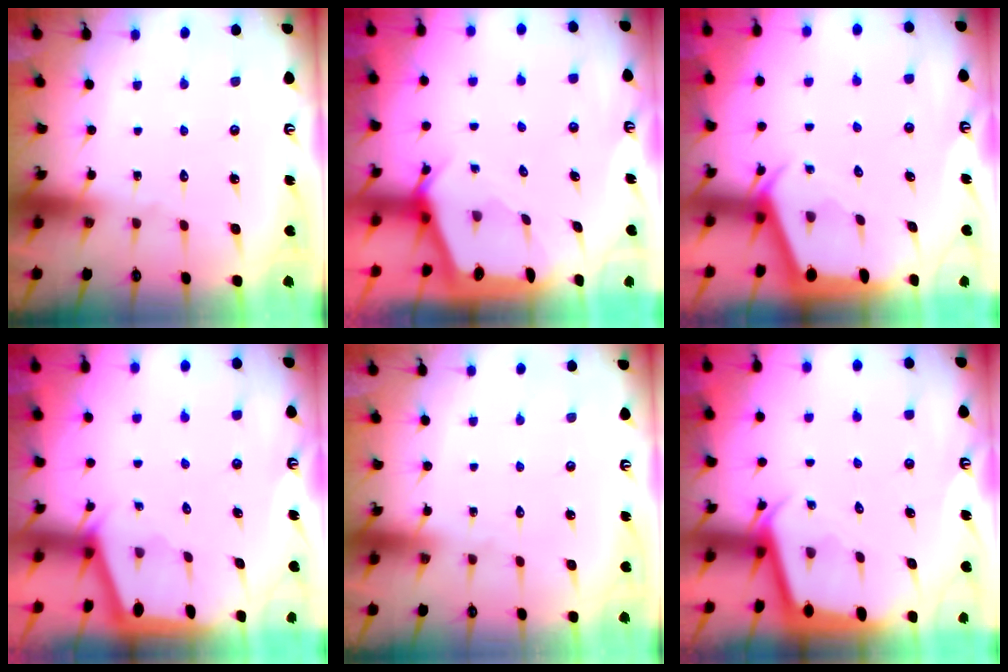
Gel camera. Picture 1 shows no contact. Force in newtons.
{"total": 2.5, "press": 2.4, "slide": 0.3}
{"total": 2.5, "press": 2.5, "slide": 0.3}
{"total": 1.8, "press": 1.8, "slide": 0.3}
{"total": 0.0}
{"total": 2.3, "press": 2.3, "slide": 0.1}